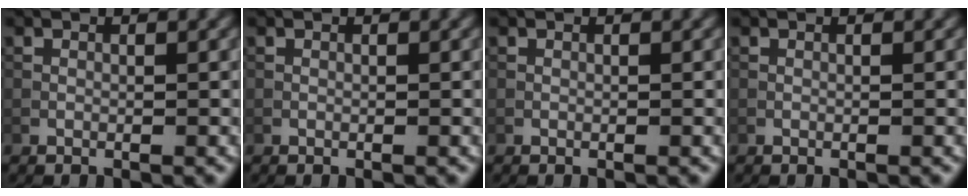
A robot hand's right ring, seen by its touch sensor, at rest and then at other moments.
{"total": 0.0}
{"total": 0.0}
{"total": 0.0}